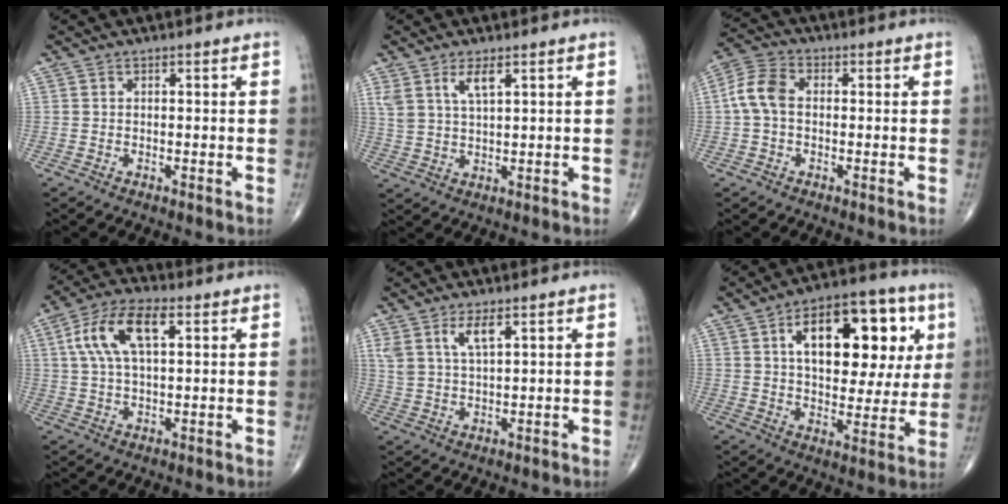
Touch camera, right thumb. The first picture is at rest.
{"total": 4.9, "force": [2.7, 1.7, 3.8], "torque": [-0.076, -0.010, 0.059]}
{"total": 6.7, "force": [0.0, 4.5, 5.0], "torque": [-0.102, 0.020, -0.011]}
{"total": 11.2, "force": [3.4, 5.0, 9.4], "torque": [-0.191, 0.018, 0.062]}
{"total": 5.2, "force": [2.9, 1.8, 4.0], "torque": [-0.080, -0.012, 0.062]}
{"total": 22.4, "force": [6.9, 11.7, 17.9], "torque": [-0.220, 0.001, 0.099]}